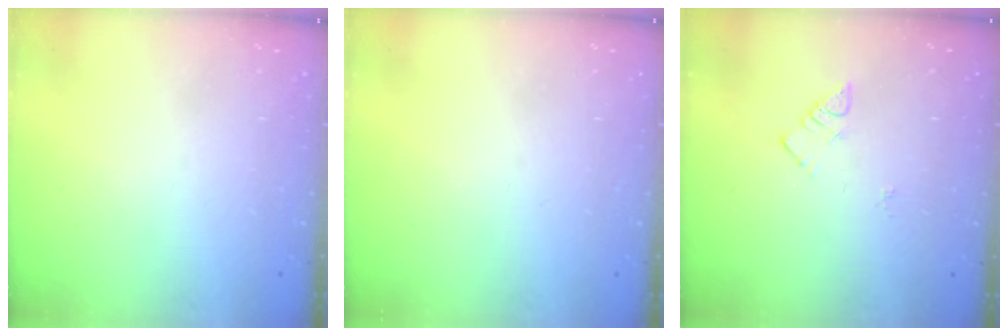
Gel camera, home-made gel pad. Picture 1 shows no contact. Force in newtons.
{"total": 0.0}
{"total": 4.1, "press": 4.0, "slide": 0.7}